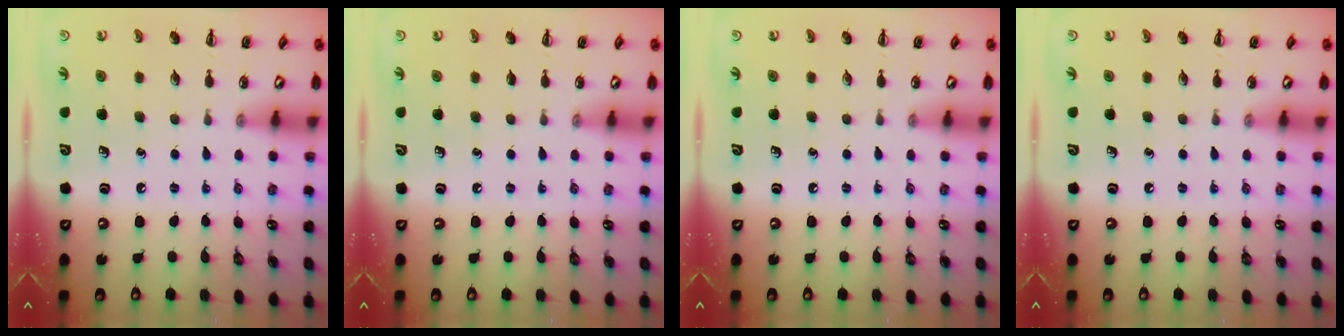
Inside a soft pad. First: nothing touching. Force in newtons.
{"total": 0.0}
{"total": 0.0}
{"total": 0.0}